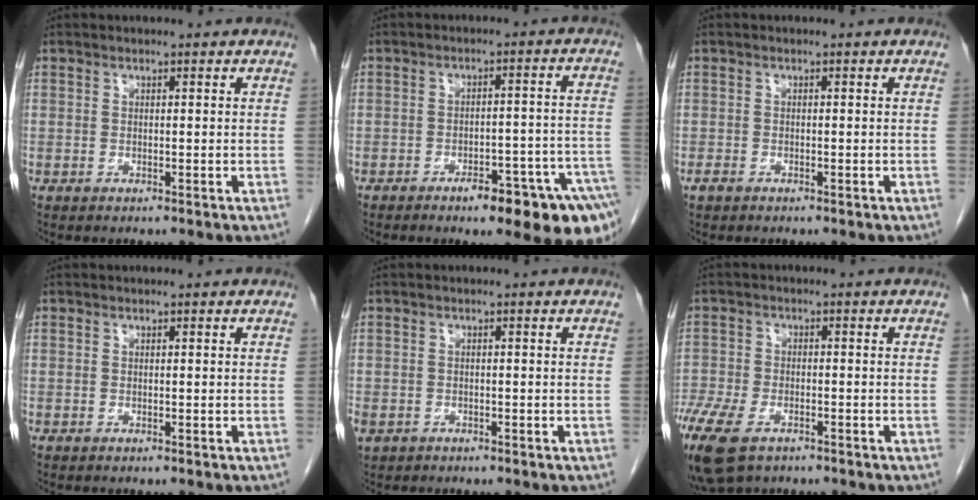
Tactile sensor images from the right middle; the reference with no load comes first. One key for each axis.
{"total": 12.9, "fx": -8.3, "fy": 1.9, "fz": 9.7, "tx": -0.043, "ty": 0.028, "tz": -0.104}
{"total": 0.7, "fx": -0.6, "fy": 0.3, "fz": 0.3, "tx": -0.009, "ty": -0.001, "tz": -0.011}
{"total": 0.0}
{"total": 2.9, "fx": -1.9, "fy": 2.0, "fz": 0.7, "tx": -0.017, "ty": -0.003, "tz": -0.031}
{"total": 14.2, "fx": -8.8, "fy": 7.3, "fz": 8.4, "tx": -0.233, "ty": -0.022, "tz": -0.143}